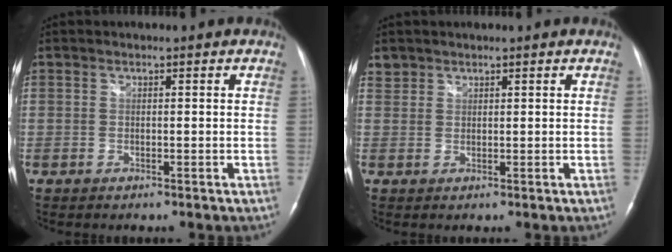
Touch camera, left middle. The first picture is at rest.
{"total": 1.6, "force": [1.3, 0.9, -0.2], "torque": [0.010, 0.009, 0.022]}